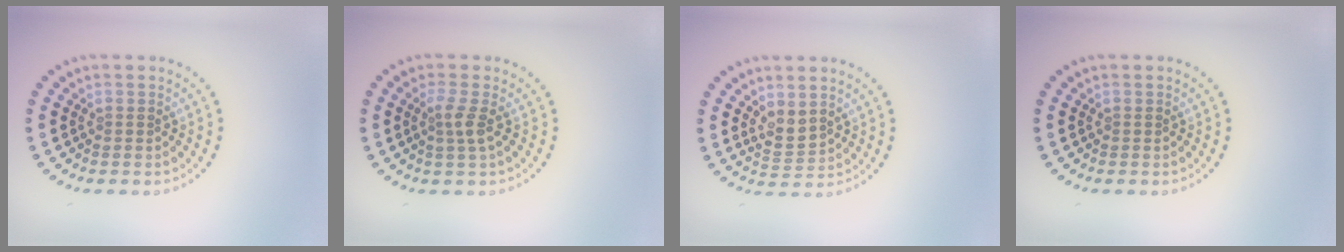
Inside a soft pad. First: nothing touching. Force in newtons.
{"total": 1.8, "press": 1.3, "slide": 1.3}
{"total": 2.0, "press": 1.5, "slide": 1.3}
{"total": 0.0}